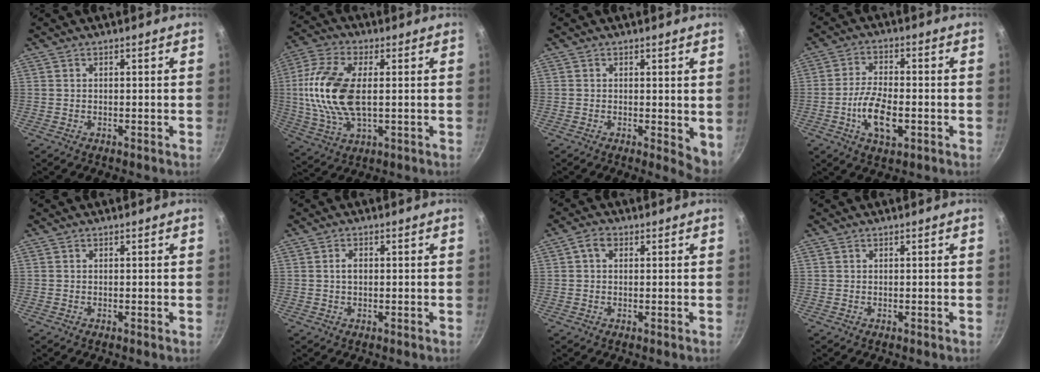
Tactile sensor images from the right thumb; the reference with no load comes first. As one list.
[{"total": 15.8, "force": [1.1, 7.9, 13.6], "torque": [-0.279, 0.002, 0.016]}, {"total": 4.5, "force": [0.1, 2.2, 3.9], "torque": [-0.042, -0.006, 0.003]}, {"total": 9.1, "force": [-2.6, 4.2, 7.7], "torque": [-0.145, 0.013, -0.052]}, {"total": 0.0}, {"total": 2.0, "force": [0.3, 1.2, 1.6], "torque": [-0.024, 0.002, 0.005]}, {"total": 2.8, "force": [0.9, 1.9, 1.9], "torque": [-0.034, 0.004, 0.012]}, {"total": 0.0}]